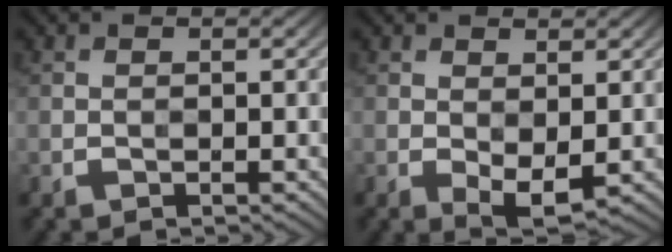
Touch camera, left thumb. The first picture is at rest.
{"total": 2.9, "force": [0.2, 1.4, 2.5], "torque": [-0.049, -0.008, 0.008]}